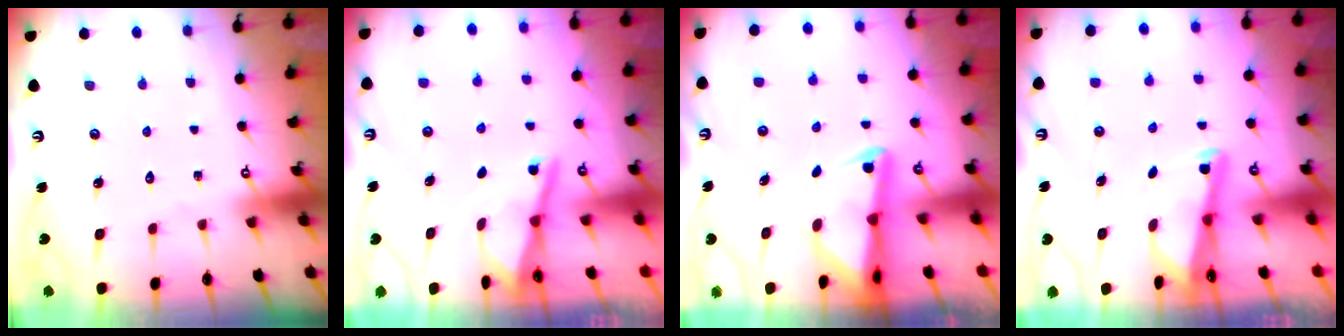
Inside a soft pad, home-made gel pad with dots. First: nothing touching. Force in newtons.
{"total": 2.9, "press": 2.8, "slide": 0.3}
{"total": 3.1, "press": 3.1, "slide": 0.5}
{"total": 2.4, "press": 2.4, "slide": 0.2}